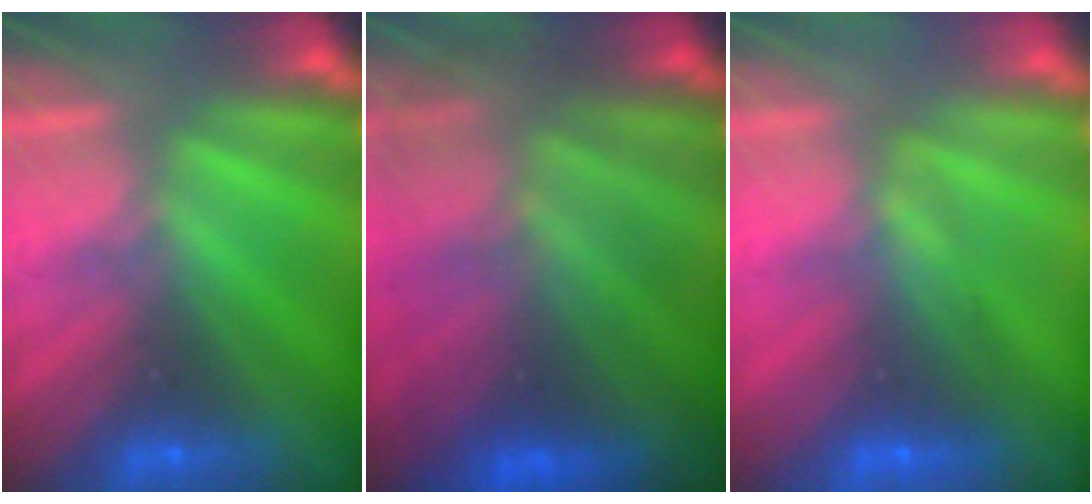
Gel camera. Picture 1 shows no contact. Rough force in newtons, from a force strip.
{"total": 7.0}
{"total": 1.6}